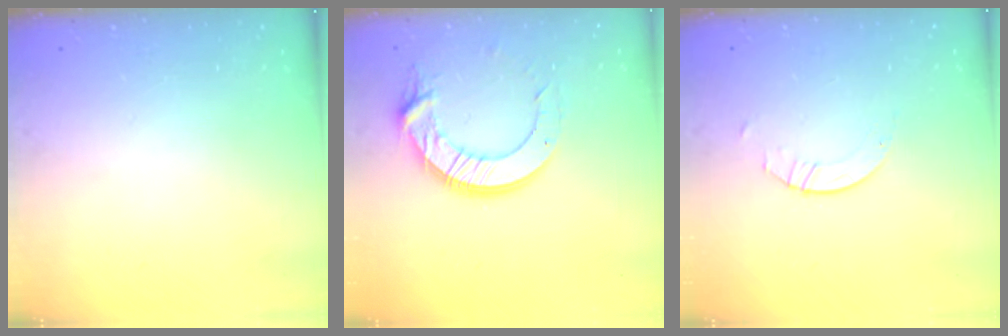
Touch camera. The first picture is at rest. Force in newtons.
{"total": 14.7, "press": 14.7, "slide": 1.6}
{"total": 2.1, "press": 2.1, "slide": 0.1}